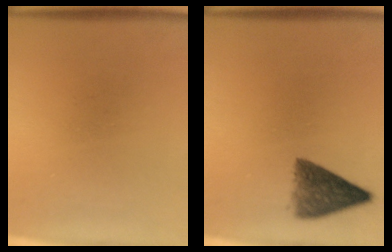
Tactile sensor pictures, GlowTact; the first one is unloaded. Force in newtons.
{"total": 6.3}